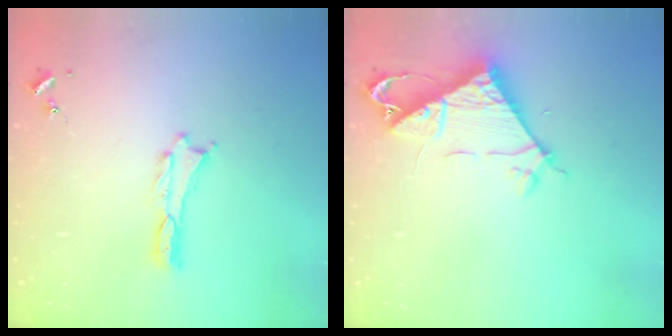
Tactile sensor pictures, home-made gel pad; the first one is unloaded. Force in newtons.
{"total": 7.3, "press": 7.2, "slide": 0.7}